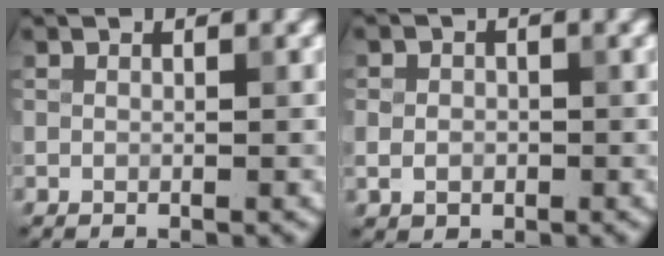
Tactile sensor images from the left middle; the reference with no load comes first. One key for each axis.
{"total": 2.0, "fx": -0.4, "fy": 1.7, "fz": 0.9, "tx": -0.013, "ty": -0.003, "tz": -0.011}